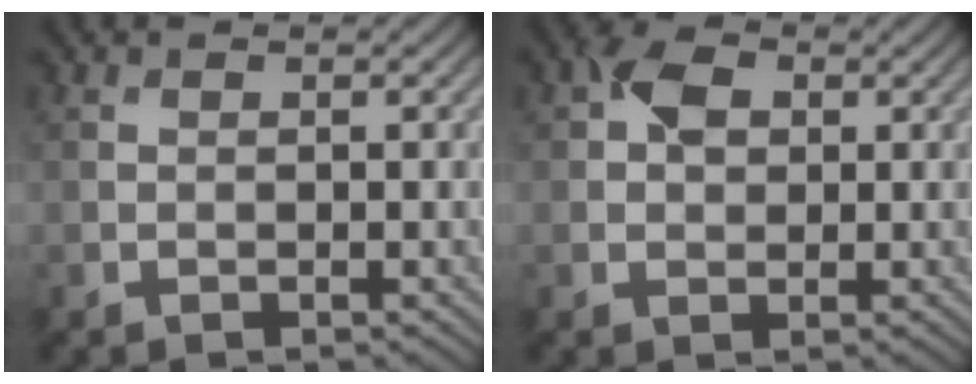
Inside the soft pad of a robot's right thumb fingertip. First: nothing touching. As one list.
[{"total": 3.7, "force": [1.0, 2.7, 2.3], "torque": [-0.046, 0.008, 0.009]}]